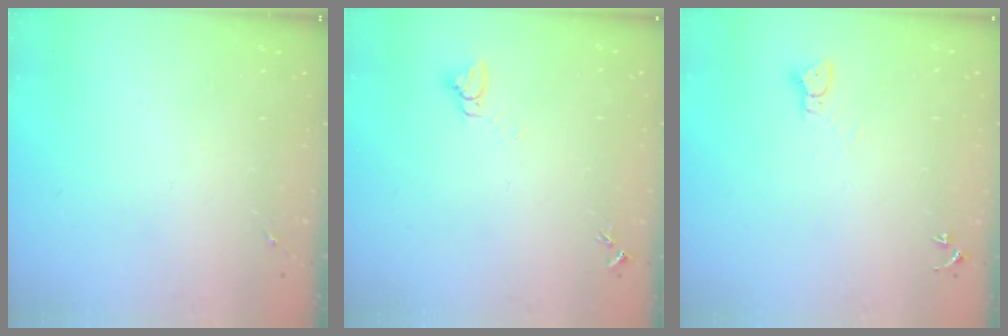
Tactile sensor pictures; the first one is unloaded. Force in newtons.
{"total": 3.2, "press": 3.2, "slide": 0.1}
{"total": 2.3, "press": 2.3, "slide": 0.2}